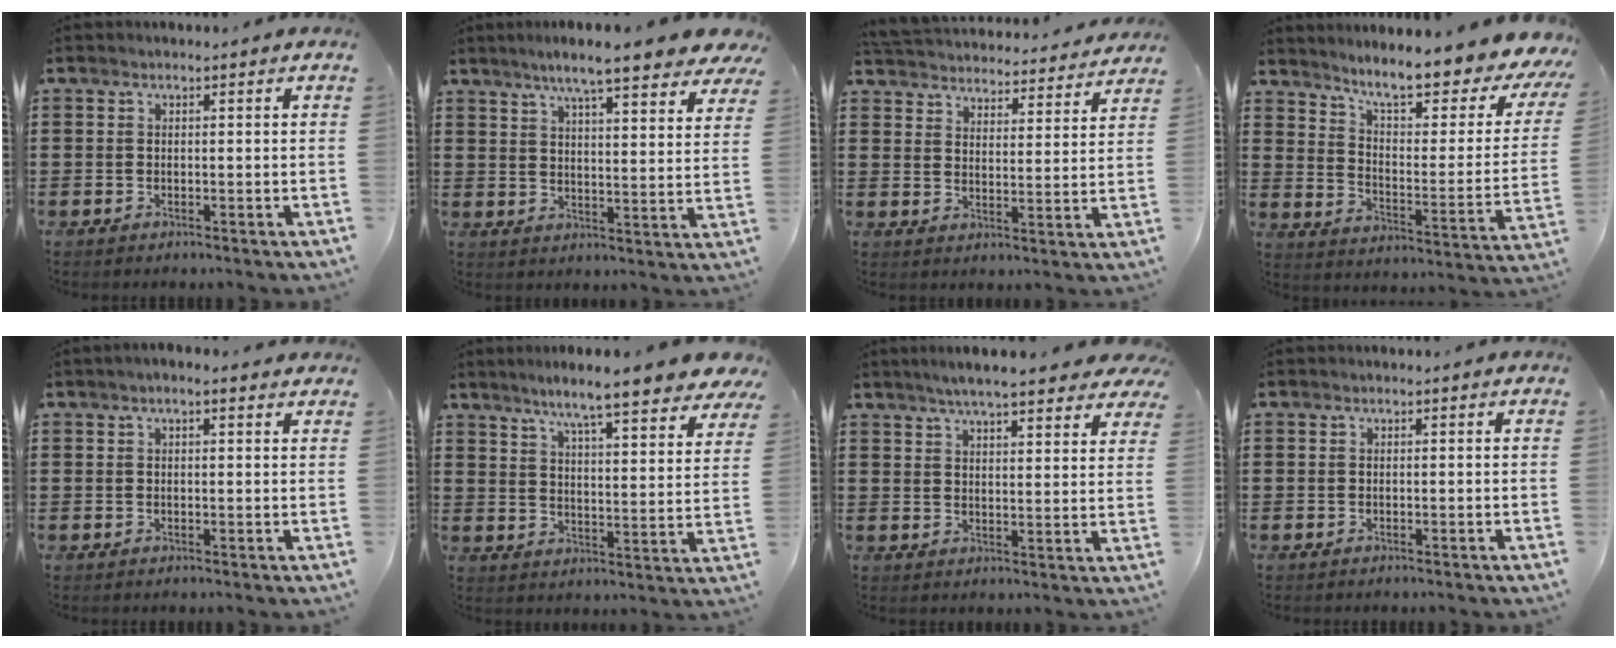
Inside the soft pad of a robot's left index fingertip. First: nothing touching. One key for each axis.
{"total": 8.2, "fx": 6.9, "fy": 0.3, "fz": 4.5, "tx": -0.094, "ty": -0.028, "tz": 0.116}
{"total": 4.4, "fx": 4.4, "fy": 0.1, "fz": 0.0, "tx": -0.025, "ty": -0.036, "tz": 0.074}
{"total": 9.3, "fx": 7.6, "fy": 0.7, "fz": 5.4, "tx": -0.110, "ty": -0.060, "tz": 0.120}
{"total": 1.8, "fx": 1.1, "fy": 0.4, "fz": 1.4, "tx": -0.028, "ty": 0.005, "tz": 0.019}
{"total": 8.1, "fx": 7.0, "fy": -0.5, "fz": 4.2, "tx": -0.093, "ty": -0.049, "tz": 0.111}
{"total": 6.1, "fx": 5.5, "fy": 0.4, "fz": 2.5, "tx": -0.059, "ty": -0.018, "tz": 0.097}
{"total": 0.0}